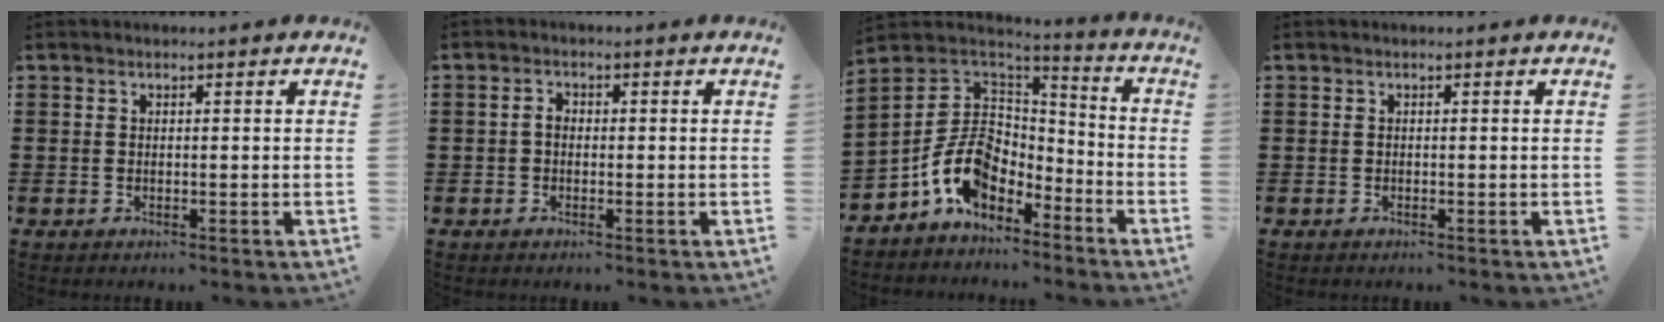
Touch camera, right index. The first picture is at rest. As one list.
[{"total": 1.5, "force": [-0.1, 0.9, 1.1], "torque": [-0.022, 0.005, -0.003]}, {"total": 10.5, "force": [-4.2, 7.4, 6.2], "torque": [-0.145, 0.016, -0.082]}, {"total": 0.0}]